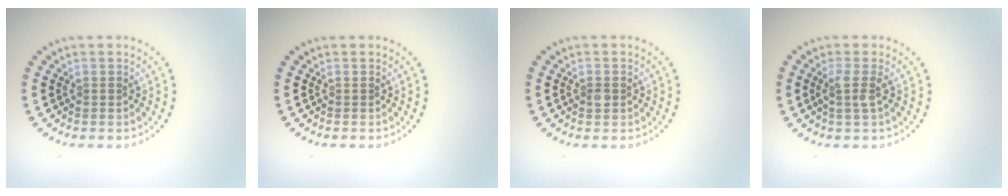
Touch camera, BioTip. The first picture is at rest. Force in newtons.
{"total": 0.0}
{"total": 1.0, "press": 1.0, "slide": 0.1}
{"total": 1.8, "press": 1.3, "slide": 1.2}